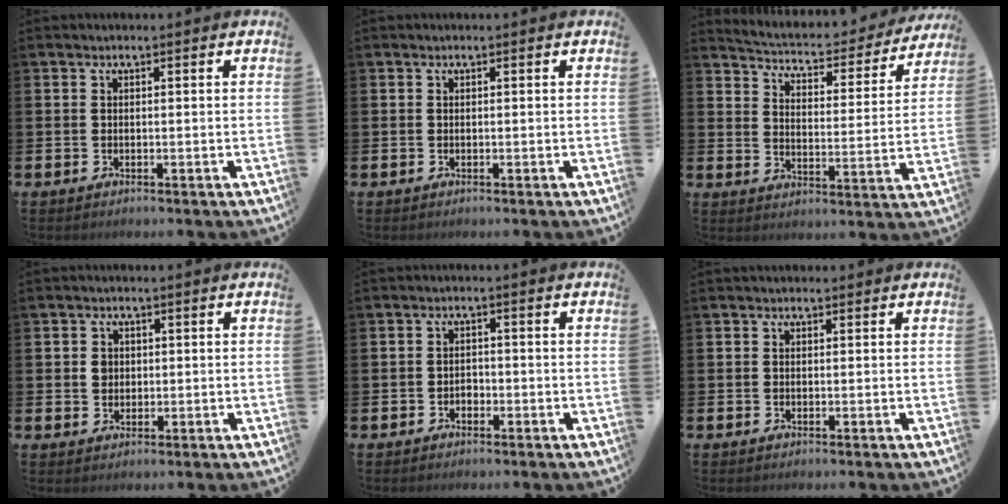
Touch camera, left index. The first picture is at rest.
{"total": 0.0}
{"total": 4.7, "force": [4.5, 1.0, 0.7], "torque": [-0.041, -0.041, 0.072]}
{"total": 2.1, "force": [0.7, 1.7, 0.9], "torque": [-0.003, 0.004, 0.008]}
{"total": 1.3, "force": [-0.7, 1.1, 0.3], "torque": [-0.009, 0.002, -0.016]}
{"total": 0.6, "force": [0.3, 0.4, 0.1], "torque": [0.009, 0.000, 0.003]}